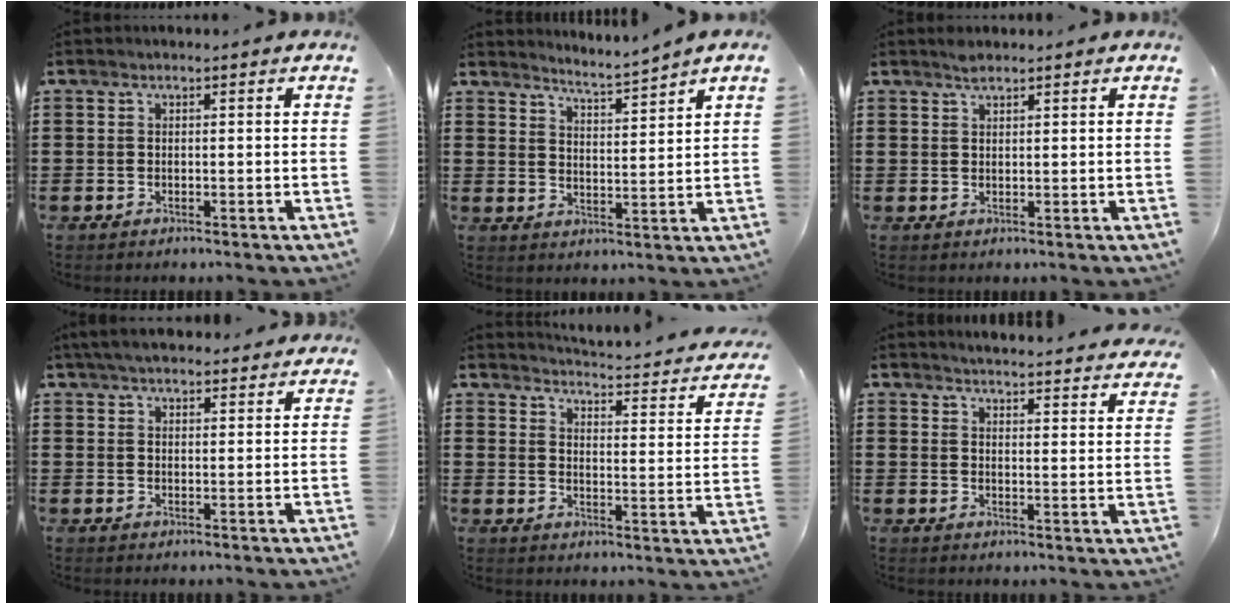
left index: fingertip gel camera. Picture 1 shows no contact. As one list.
[{"total": 3.5, "force": [3.3, -1.2, 0.3], "torque": [-0.020, -0.026, 0.054]}, {"total": 1.7, "force": [1.4, 0.5, 0.8], "torque": [-0.019, 0.001, 0.026]}, {"total": 4.1, "force": [3.8, 0.8, 1.3], "torque": [-0.035, -0.003, 0.073]}, {"total": 2.5, "force": [2.3, -0.4, 0.7], "torque": [-0.027, -0.034, 0.027]}, {"total": 3.7, "force": [3.6, -0.7, 0.3], "torque": [-0.015, -0.033, 0.060]}]